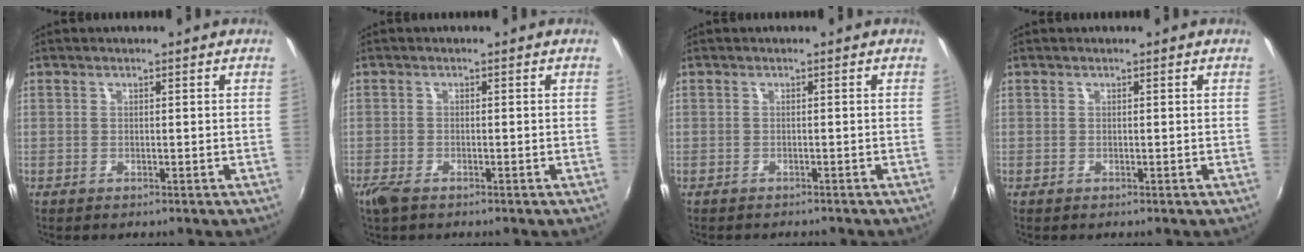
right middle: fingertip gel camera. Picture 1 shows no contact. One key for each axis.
{"total": 2.8, "fx": -2.0, "fy": 1.1, "fz": 1.7, "tx": -0.040, "ty": -0.009, "tz": -0.041}
{"total": 1.2, "fx": -0.9, "fy": 0.7, "fz": -0.1, "tx": -0.005, "ty": 0.000, "tz": -0.016}
{"total": 0.0}